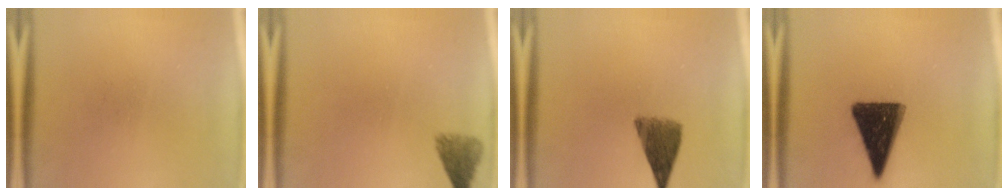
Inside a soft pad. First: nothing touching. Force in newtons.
{"total": 3.0}
{"total": 6.3}
{"total": 15.4}